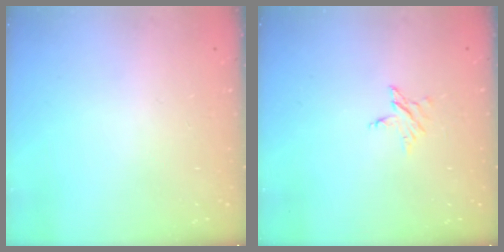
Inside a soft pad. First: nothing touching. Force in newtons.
{"total": 2.7, "press": 2.7, "slide": 0.2}